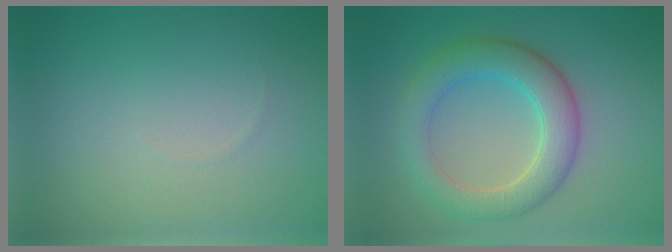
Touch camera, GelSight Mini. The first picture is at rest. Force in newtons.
{"total": 5.3, "press": 5.3, "slide": 0.2}